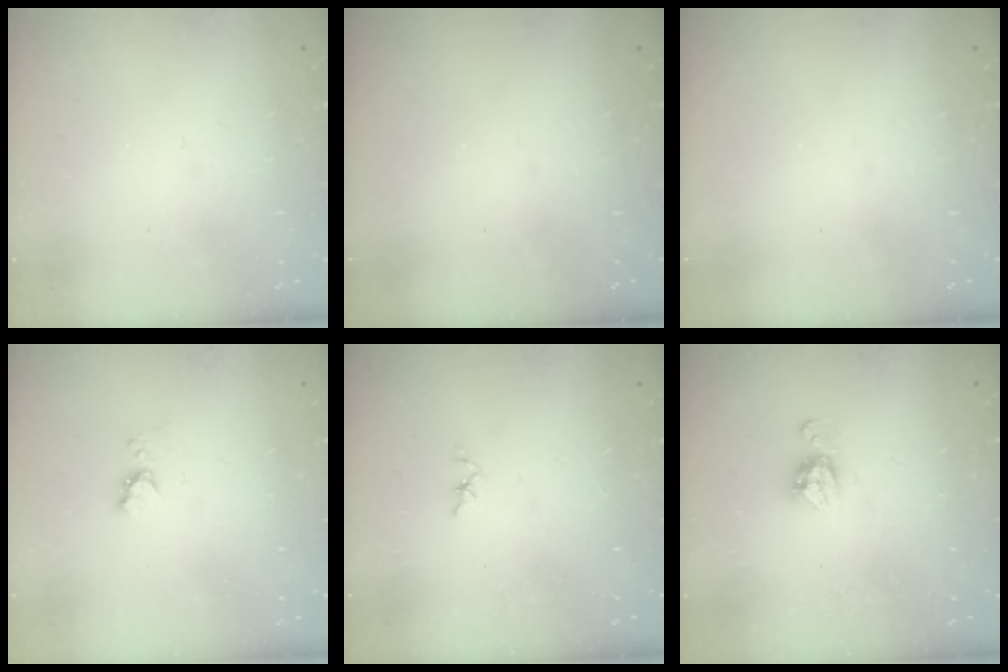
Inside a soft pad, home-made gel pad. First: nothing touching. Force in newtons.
{"total": 0.0}
{"total": 0.0}
{"total": 5.1, "press": 5.1, "slide": 0.5}
{"total": 1.8, "press": 1.7, "slide": 0.3}
{"total": 6.0, "press": 6.0, "slide": 0.4}